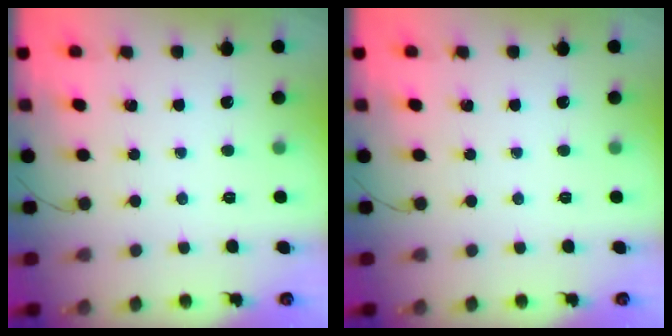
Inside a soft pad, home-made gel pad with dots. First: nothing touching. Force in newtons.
{"total": 0.0}